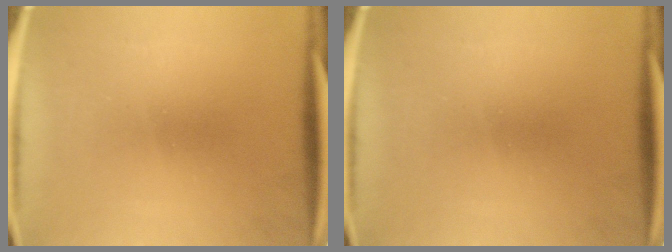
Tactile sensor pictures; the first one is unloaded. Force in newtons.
{"total": 0.0}